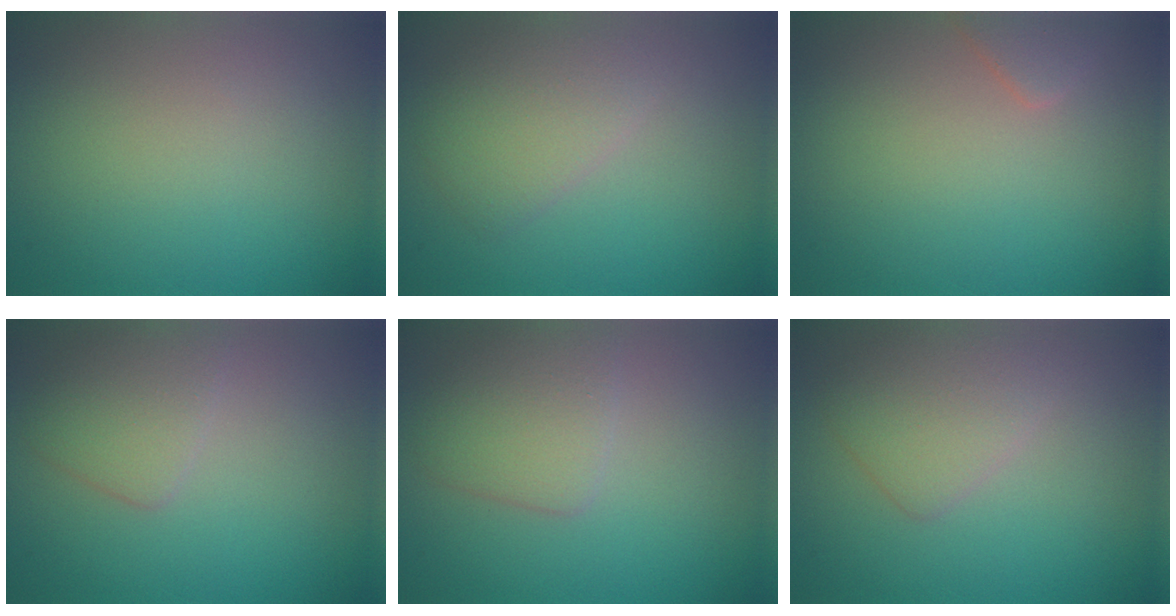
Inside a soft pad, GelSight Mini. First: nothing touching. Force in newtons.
{"total": 2.9, "press": 2.9, "slide": 0.1}
{"total": 1.4, "press": 1.4, "slide": 0.1}
{"total": 2.5, "press": 2.5, "slide": 0.2}
{"total": 3.0, "press": 3.0, "slide": 0.1}
{"total": 2.9, "press": 2.9, "slide": 0.2}